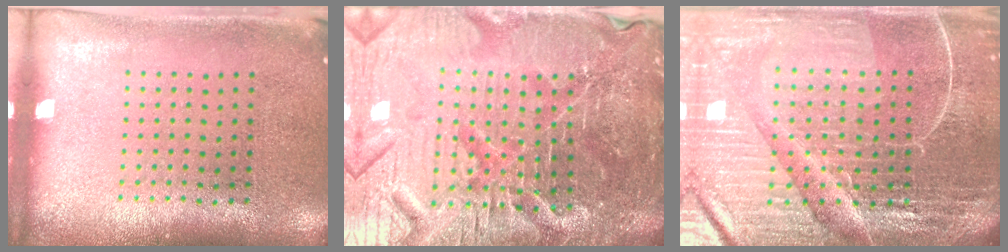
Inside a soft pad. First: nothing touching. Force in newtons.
{"total": 6.8, "press": 6.1, "slide": 3.0}
{"total": 6.4, "press": 5.7, "slide": 2.9}